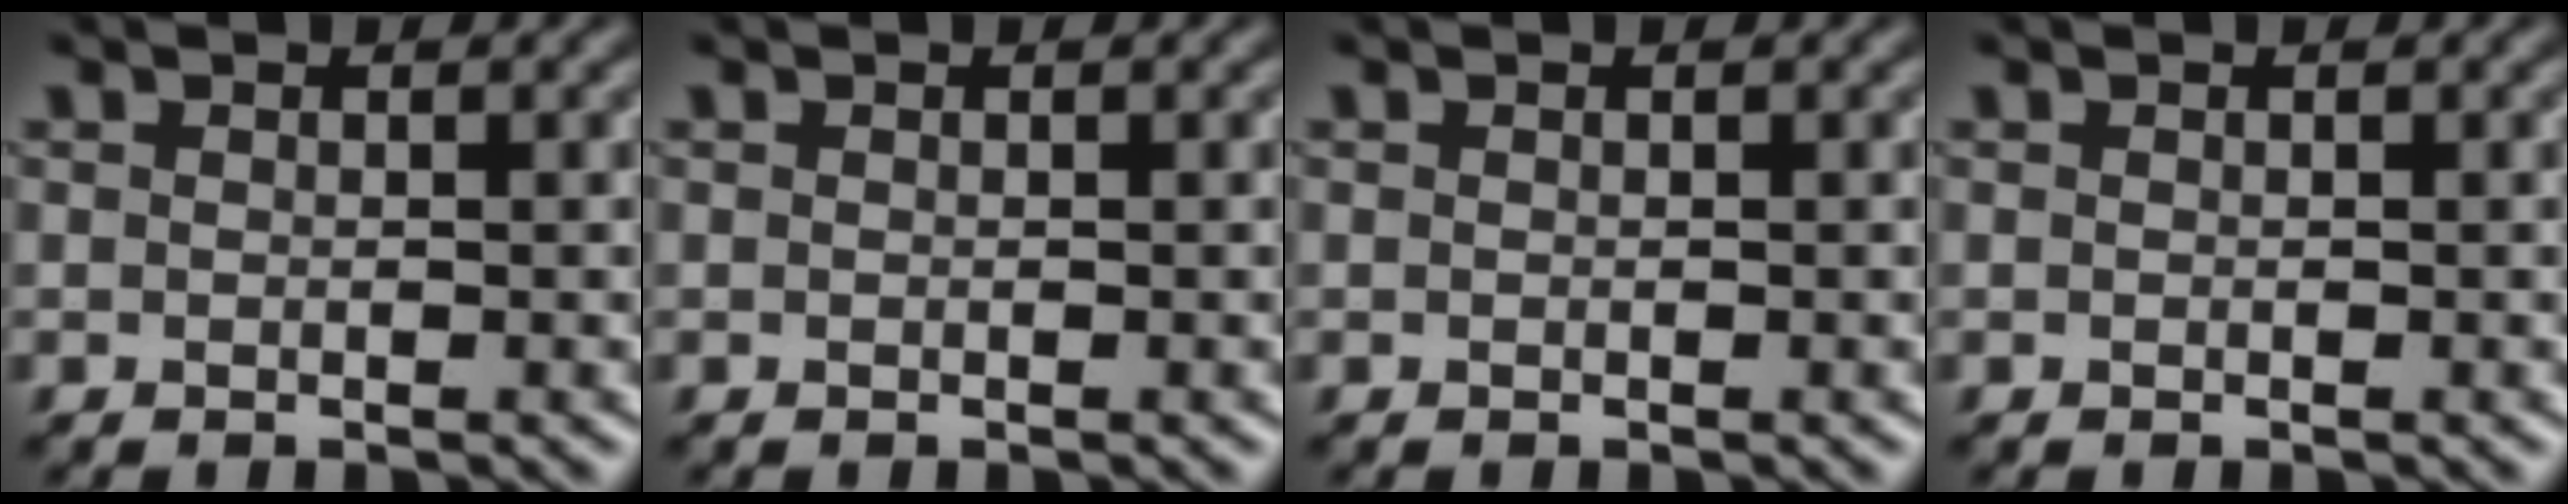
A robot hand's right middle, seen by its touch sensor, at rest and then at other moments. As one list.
[{"total": 0.0}, {"total": 0.0}, {"total": 0.0}]